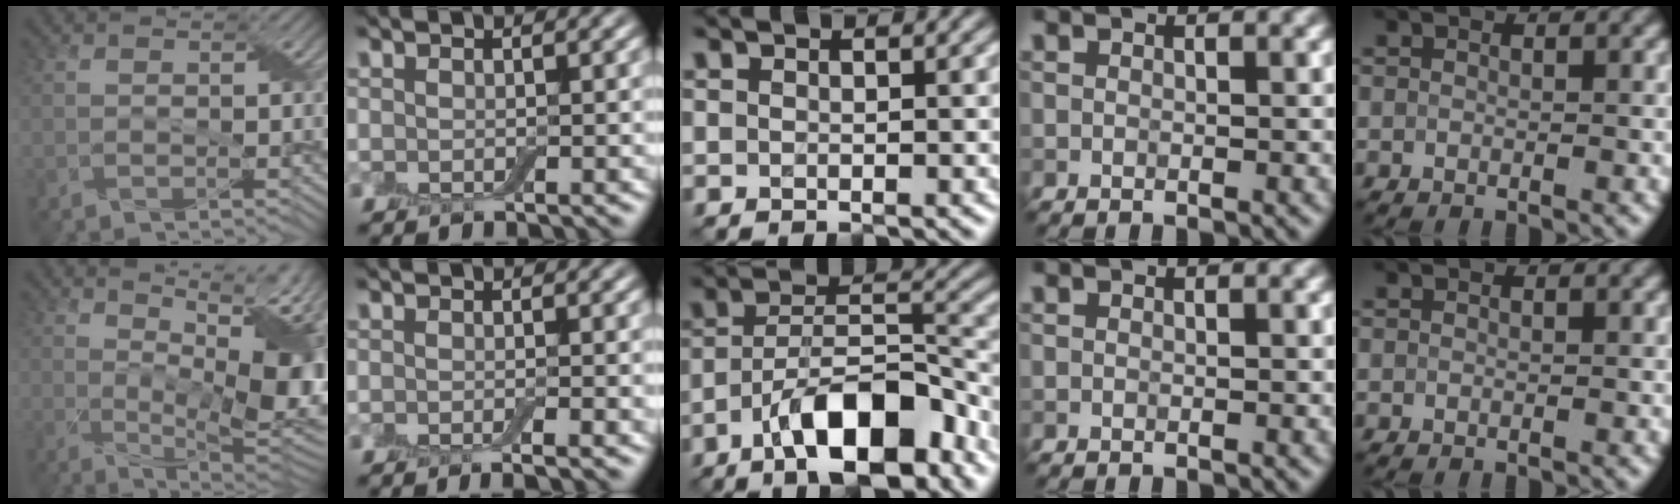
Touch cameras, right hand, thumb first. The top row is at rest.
{"thumb": {"total": 15.4, "force": [4.2, 5.2, 13.9], "torque": [-0.198, 0.020, 0.072]}, "index": {"total": 2.0, "force": [-0.6, 0.4, 1.8], "torque": [-0.020, -0.004, -0.010]}, "middle": {"total": 10.6, "force": [-6.1, 3.9, 7.7], "torque": [-0.117, 0.014, -0.110]}}